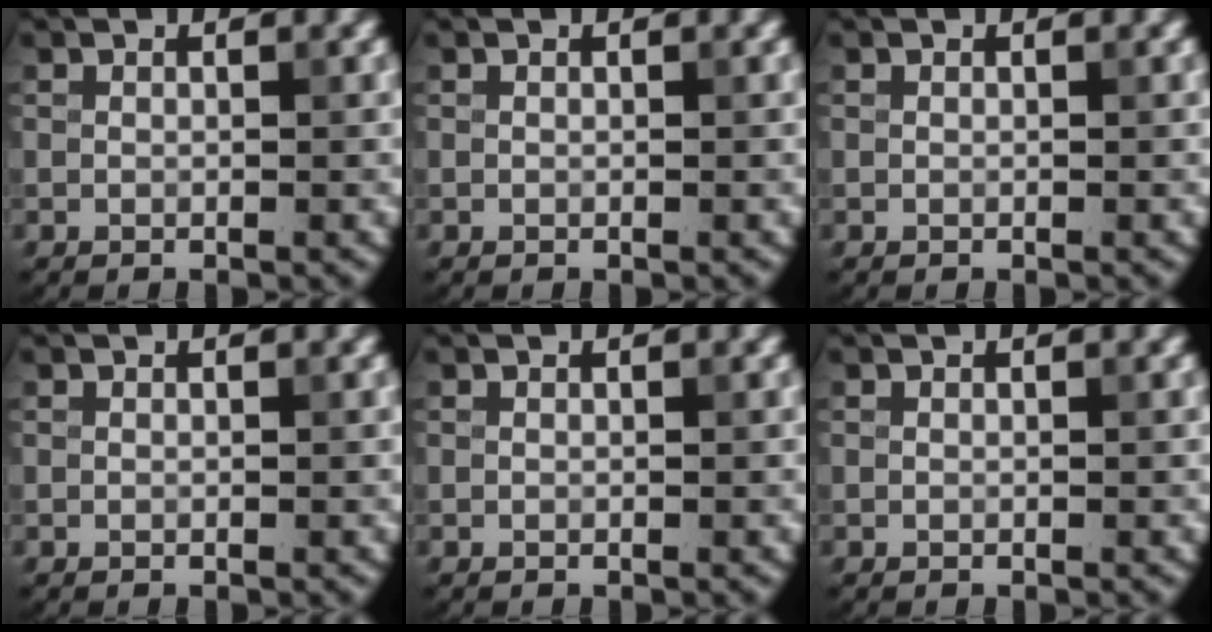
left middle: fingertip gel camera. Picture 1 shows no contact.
{"total": 0.0}
{"total": 0.0}
{"total": 0.0}
{"total": 0.0}
{"total": 0.0}